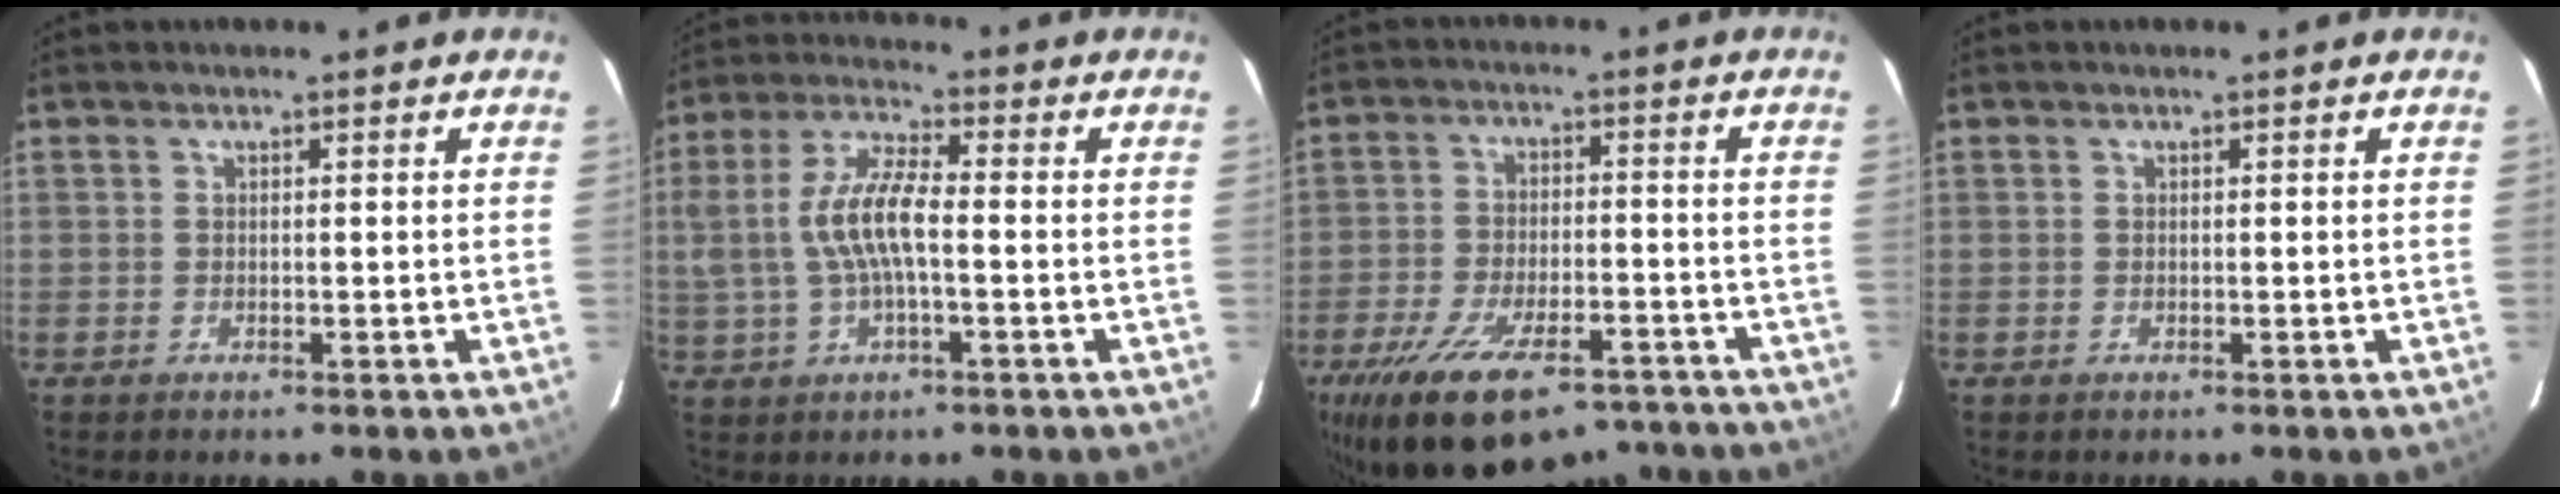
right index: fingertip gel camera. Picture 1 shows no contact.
{"total": 10.6, "force": [-0.6, 3.4, 10.0], "torque": [-0.203, 0.007, -0.008]}
{"total": 21.5, "force": [-15.8, 8.6, 11.7], "torque": [-0.234, -0.029, -0.235]}
{"total": 0.0}